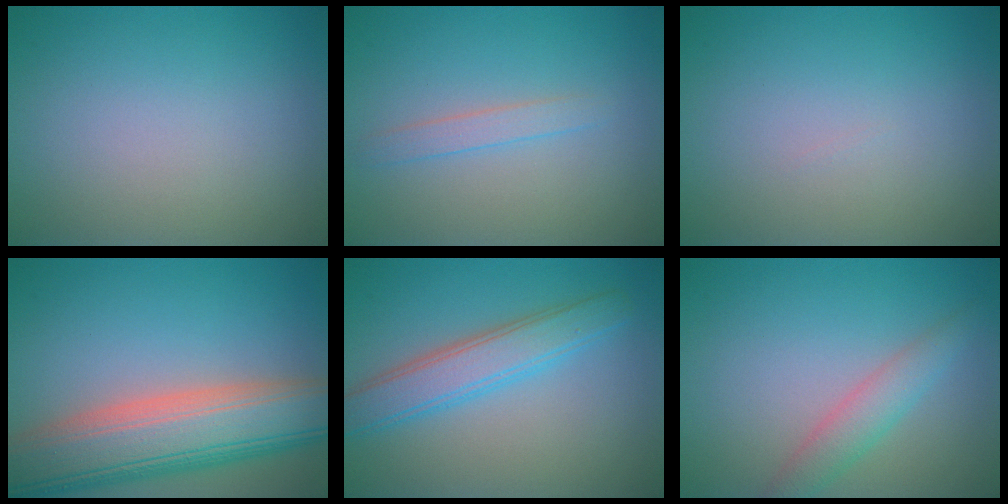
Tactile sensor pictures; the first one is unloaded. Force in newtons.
{"total": 1.4, "press": 1.4, "slide": 0.0}
{"total": 0.0}
{"total": 10.9, "press": 10.9, "slide": 0.9}
{"total": 4.3, "press": 4.3, "slide": 0.0}
{"total": 2.7, "press": 2.7, "slide": 0.1}